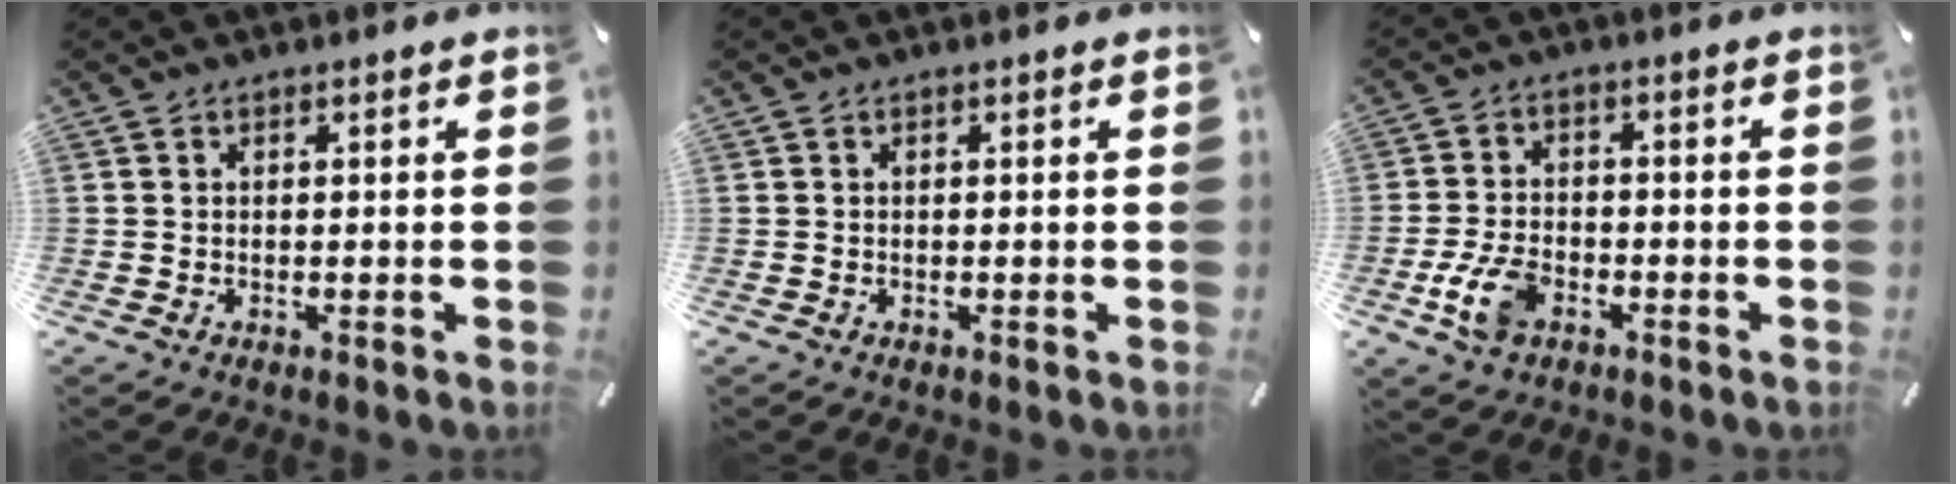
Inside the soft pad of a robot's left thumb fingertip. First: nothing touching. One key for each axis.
{"total": 0.0}
{"total": 8.0, "fx": -3.5, "fy": 4.7, "fz": 5.4, "tx": -0.127, "ty": 0.005, "tz": -0.065}